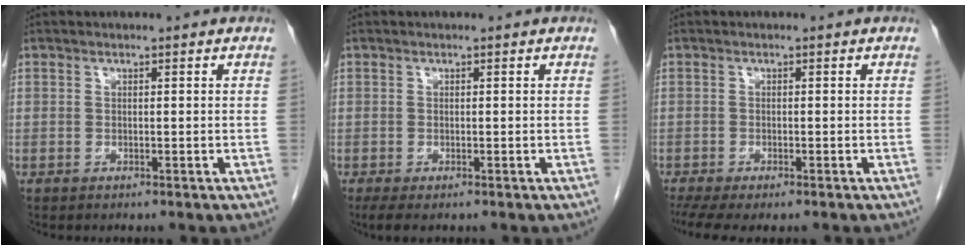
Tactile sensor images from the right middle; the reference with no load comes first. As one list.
[{"total": 2.1, "force": [-1.4, 0.6, 1.4], "torque": [-0.027, -0.009, -0.020]}, {"total": 6.5, "force": [-5.0, 1.7, 3.8], "torque": [-0.067, -0.013, -0.080]}]